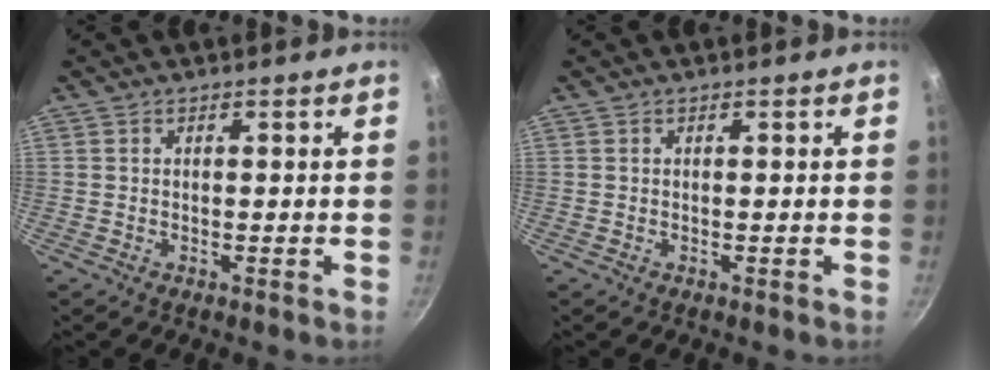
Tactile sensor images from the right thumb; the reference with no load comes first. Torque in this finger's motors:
{"motor_torque": [-0.04, 0.04, -0.03, -0.03, 0.00]}